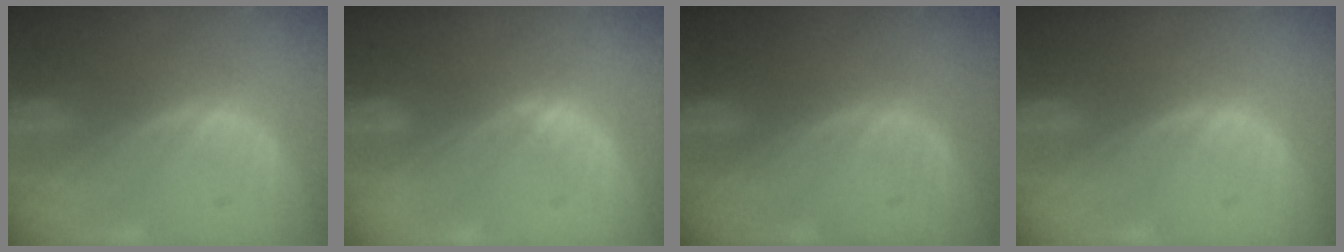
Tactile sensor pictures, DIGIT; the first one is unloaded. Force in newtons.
{"total": 0.9, "press": 0.9, "slide": 0.3}
{"total": 0.0}
{"total": 0.0}